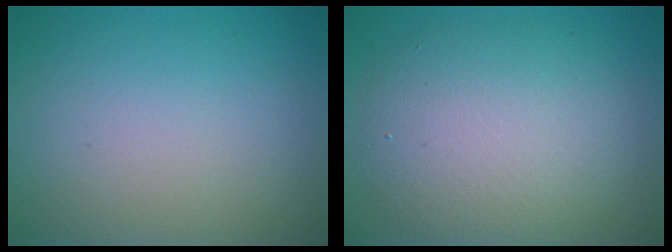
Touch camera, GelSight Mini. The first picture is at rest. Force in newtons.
{"total": 7.5, "press": 7.5, "slide": 0.5}